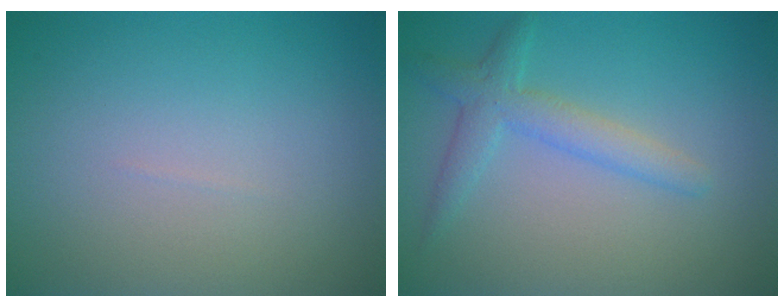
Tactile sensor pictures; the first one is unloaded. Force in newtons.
{"total": 2.7, "press": 2.7, "slide": 0.1}